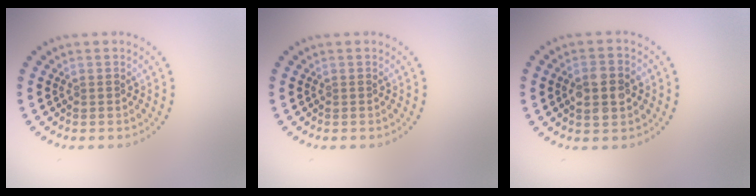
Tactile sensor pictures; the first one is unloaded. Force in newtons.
{"total": 0.0}
{"total": 3.4, "press": 3.4, "slide": 0.2}